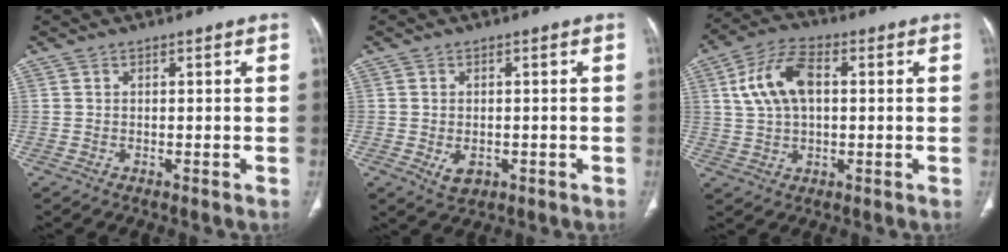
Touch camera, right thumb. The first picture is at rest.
{"total": 3.5, "force": [-0.9, 2.4, 2.3], "torque": [-0.035, 0.000, -0.005]}
{"total": 10.9, "force": [2.2, 6.2, 8.7], "torque": [-0.169, 0.018, 0.038]}